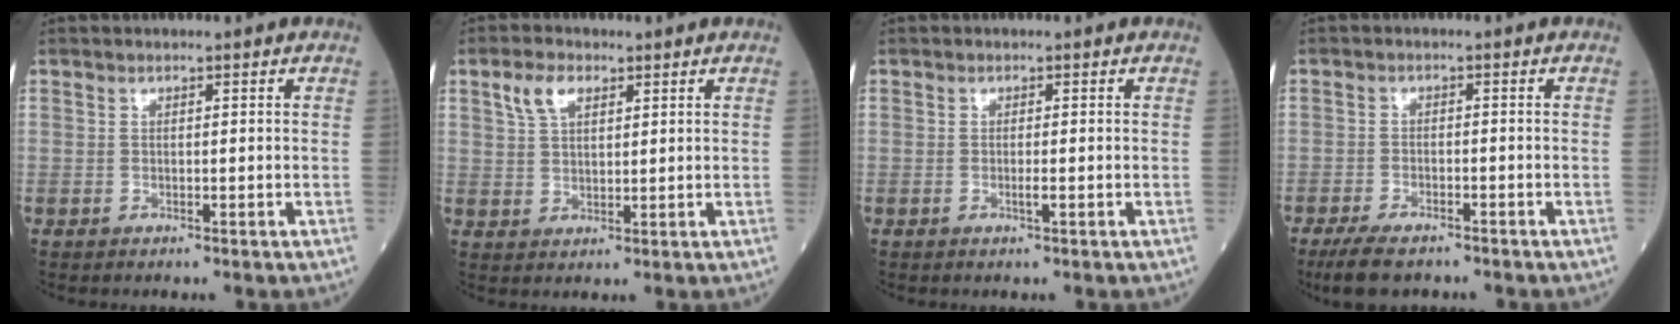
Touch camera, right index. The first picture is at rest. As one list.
[{"total": 4.4, "force": [2.4, 2.2, 3.0], "torque": [-0.065, 0.011, 0.050]}, {"total": 0.9, "force": [-0.3, -0.1, 0.8], "torque": [-0.017, -0.001, -0.006]}, {"total": 6.0, "force": [-4.8, 1.8, 3.1], "torque": [-0.059, -0.010, -0.080]}]